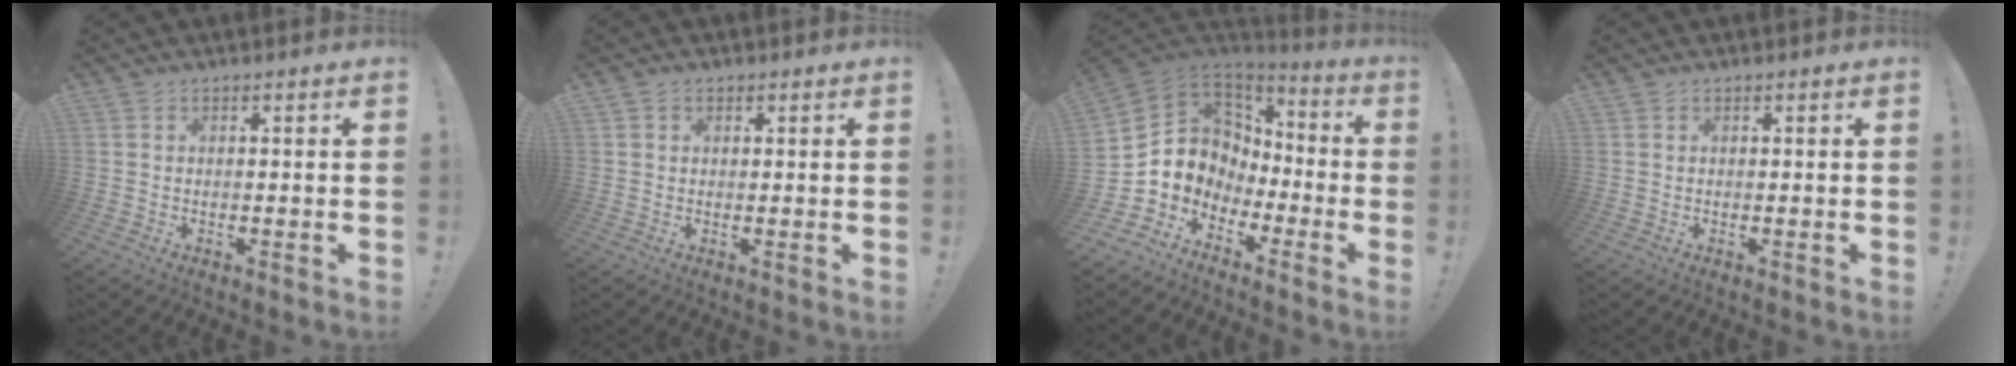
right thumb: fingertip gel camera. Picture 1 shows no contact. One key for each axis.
{"total": 1.2, "fx": 0.6, "fy": 0.9, "fz": 0.4, "tx": -0.005, "ty": 0.002, "tz": 0.012}
{"total": 5.9, "fx": -1.0, "fy": 5.8, "fz": 0.4, "tx": -0.015, "ty": -0.015, "tz": -0.004}
{"total": 0.0}